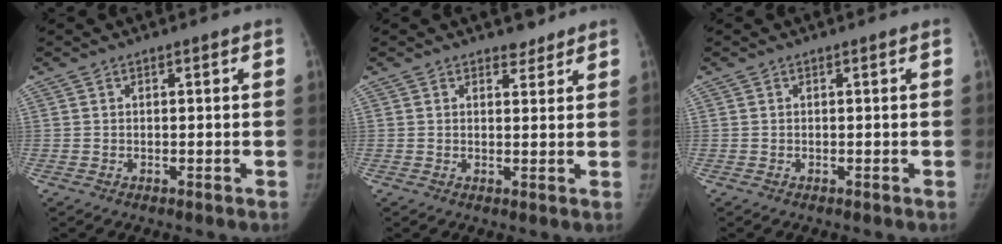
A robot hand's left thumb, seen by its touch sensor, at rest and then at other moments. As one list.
[{"total": 2.5, "force": [2.1, 1.3, 0.4], "torque": [0.010, -0.014, 0.026]}, {"total": 0.0}]